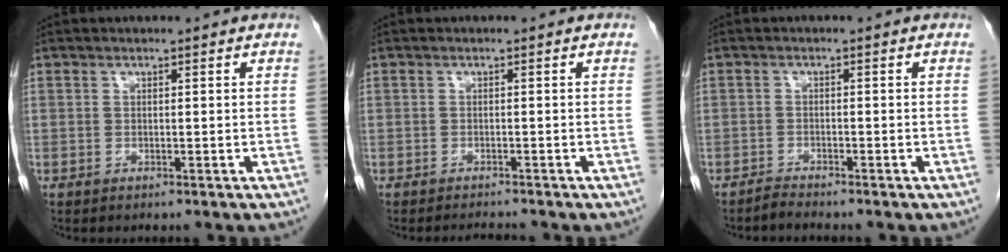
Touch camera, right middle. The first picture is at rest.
{"total": 1.6, "force": [-1.5, -0.4, 0.0], "torque": [-0.003, -0.011, -0.021]}
{"total": 1.3, "force": [-1.3, -0.3, -0.1], "torque": [0.003, -0.007, -0.024]}